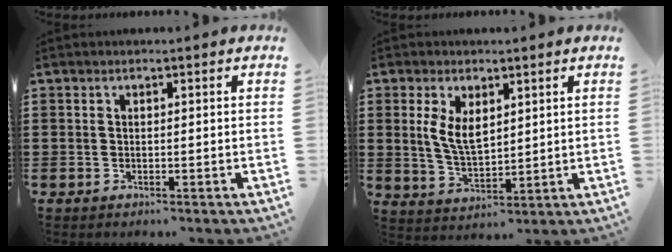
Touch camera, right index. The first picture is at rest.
{"total": 5.4, "force": [1.7, 2.8, 4.3], "torque": [-0.091, 0.006, 0.031]}